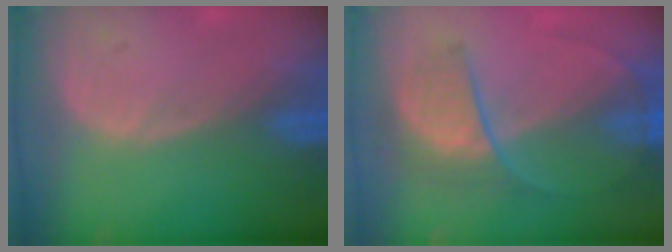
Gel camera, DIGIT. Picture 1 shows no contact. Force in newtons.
{"total": 6.5, "press": 6.3, "slide": 1.3}